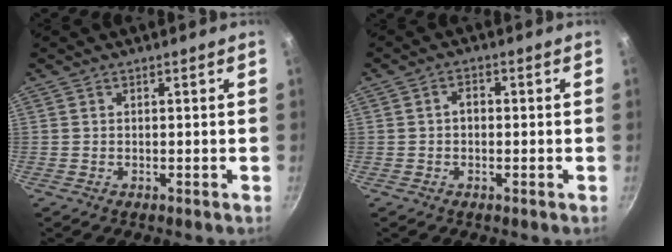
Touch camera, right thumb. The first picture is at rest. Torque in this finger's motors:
{"motor_torque": [-0.54, 0.41, 0.41, -0.08, 0.06]}